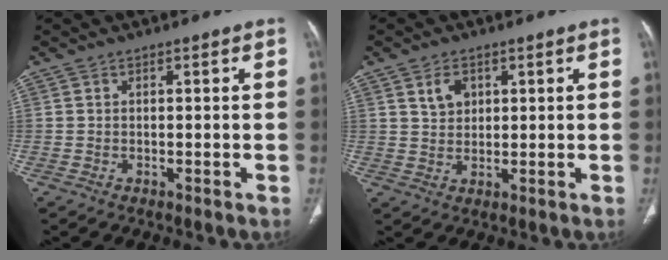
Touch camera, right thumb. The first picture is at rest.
{"total": 4.0, "force": [1.9, 2.8, 2.2], "torque": [-0.026, -0.011, 0.038]}